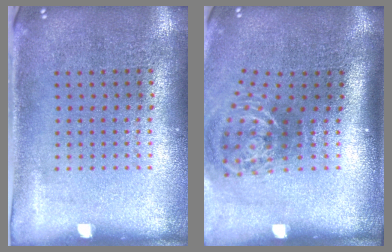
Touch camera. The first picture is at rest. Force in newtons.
{"total": 2.1, "press": 1.3, "slide": 1.7}